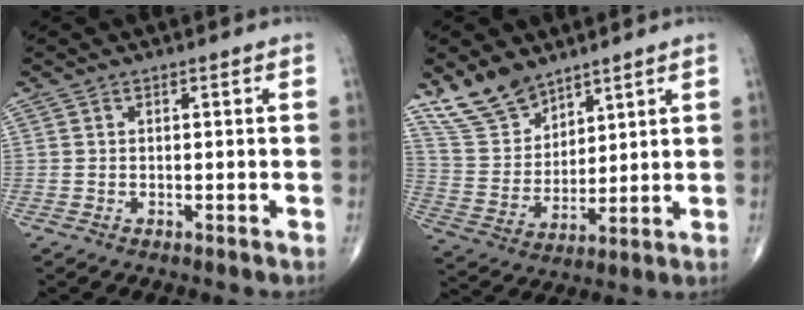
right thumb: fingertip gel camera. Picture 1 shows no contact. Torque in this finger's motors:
{"motor_torque": [-0.04, 1.52, 0.11, 0.20, 0.05]}